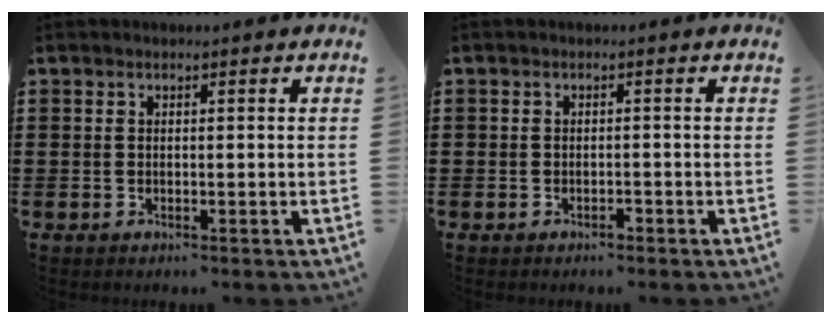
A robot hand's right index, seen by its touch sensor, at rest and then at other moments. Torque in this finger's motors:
{"motor_torque": [0.04, 0.11, 0.00, 0.04]}